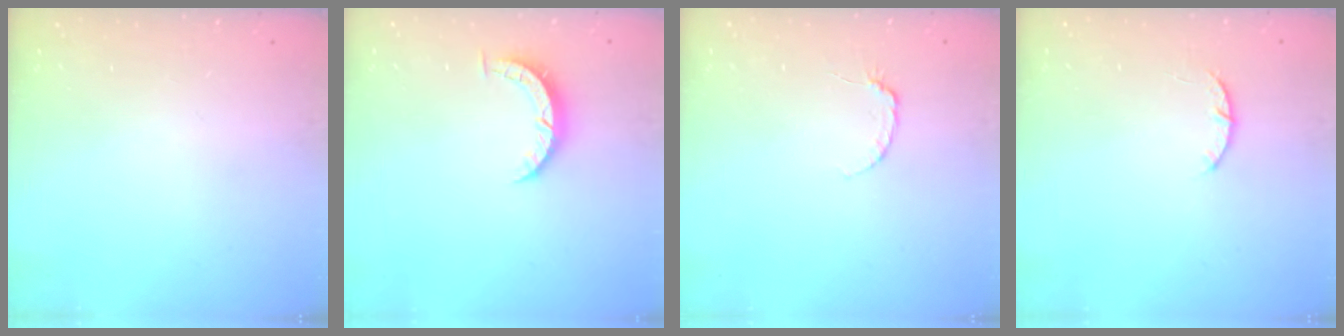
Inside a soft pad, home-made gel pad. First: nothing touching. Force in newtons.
{"total": 3.6, "press": 3.6, "slide": 0.4}
{"total": 3.7, "press": 3.6, "slide": 0.5}
{"total": 3.0, "press": 2.9, "slide": 0.5}